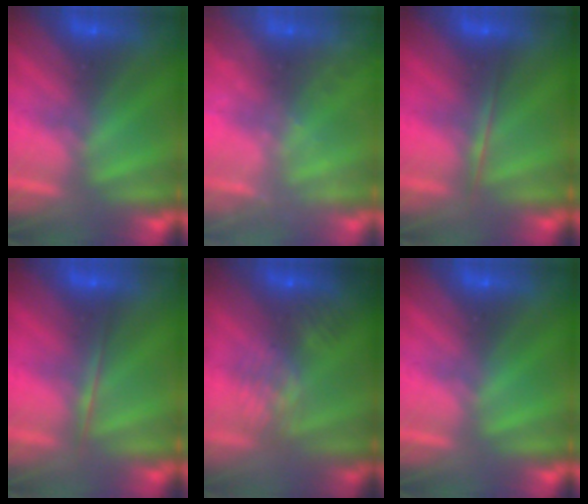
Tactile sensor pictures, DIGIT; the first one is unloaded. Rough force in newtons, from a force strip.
{"total": 2.3}
{"total": 1.7}
{"total": 1.7}
{"total": 7.9}
{"total": 0.0}